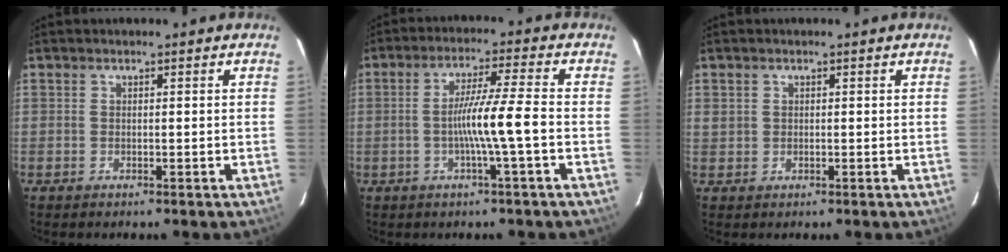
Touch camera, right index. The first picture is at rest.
{"total": 7.4, "force": [-1.6, -1.2, 7.1], "torque": [-0.132, 0.004, -0.029]}
{"total": 1.4, "force": [0.5, 1.3, 0.5], "torque": [-0.008, 0.006, 0.011]}